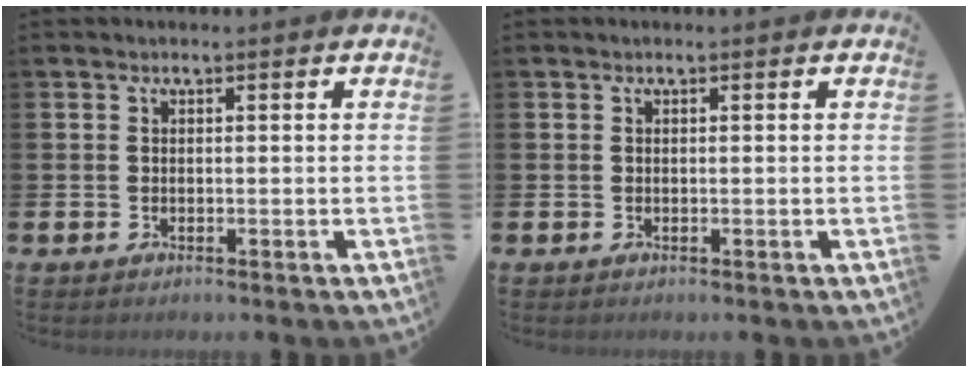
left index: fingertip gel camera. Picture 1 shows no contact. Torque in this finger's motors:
{"motor_torque": [0.00, 0.00, 0.00, 0.01]}